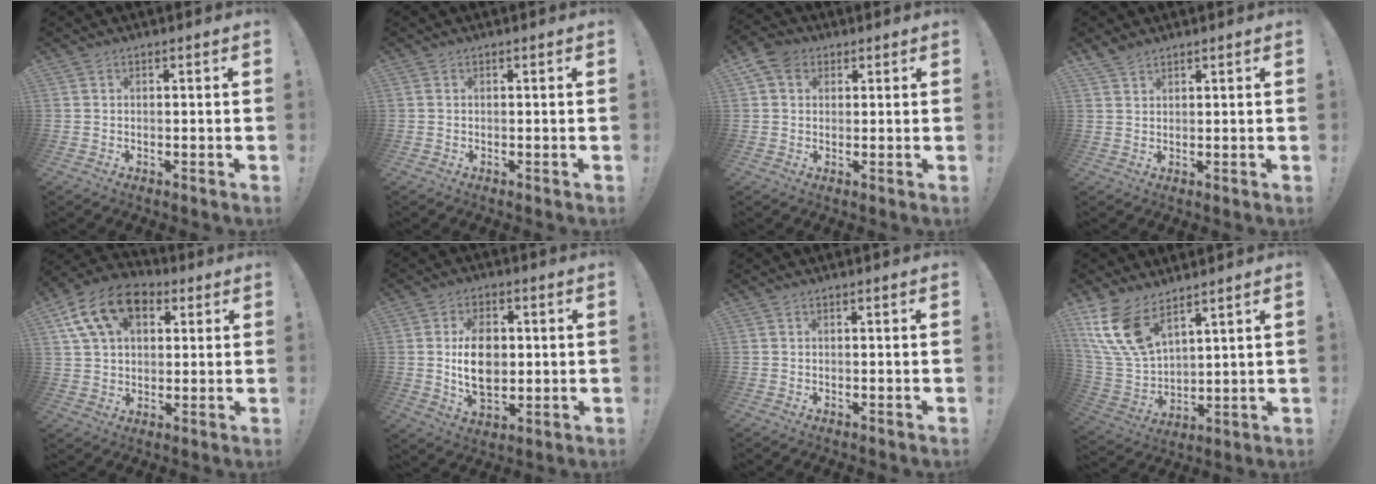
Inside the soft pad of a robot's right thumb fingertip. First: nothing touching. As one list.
[{"total": 0.0}, {"total": 6.0, "force": [2.5, 4.7, 2.9], "torque": [-0.046, -0.001, 0.049]}, {"total": 3.0, "force": [2.7, 1.1, 0.8], "torque": [-0.011, -0.017, 0.050]}, {"total": 16.3, "force": [6.9, 11.1, 9.9], "torque": [-0.161, -0.016, 0.131]}, {"total": 12.8, "force": [0.9, 8.6, 9.4], "torque": [-0.152, -0.002, 0.012]}, {"total": 0.0}, {"total": 14.7, "force": [9.9, 7.1, 8.3], "torque": [-0.186, -0.062, 0.188]}]